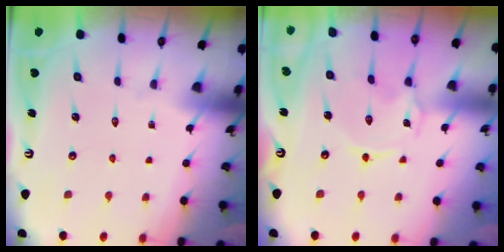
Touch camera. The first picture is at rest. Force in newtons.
{"total": 0.8, "press": 0.8, "slide": 0.3}